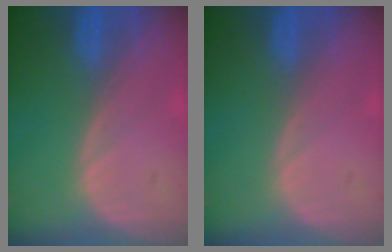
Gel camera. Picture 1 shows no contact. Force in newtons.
{"total": 0.0}